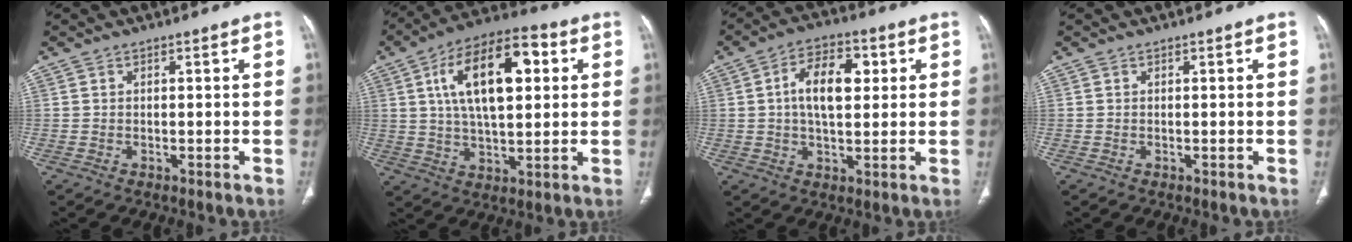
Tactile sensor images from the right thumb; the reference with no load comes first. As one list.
[{"total": 18.1, "force": [4.8, 8.5, 15.3], "torque": [-0.240, 0.010, 0.075]}, {"total": 10.5, "force": [2.0, 5.7, 8.6], "torque": [-0.131, 0.011, 0.030]}, {"total": 0.0}]